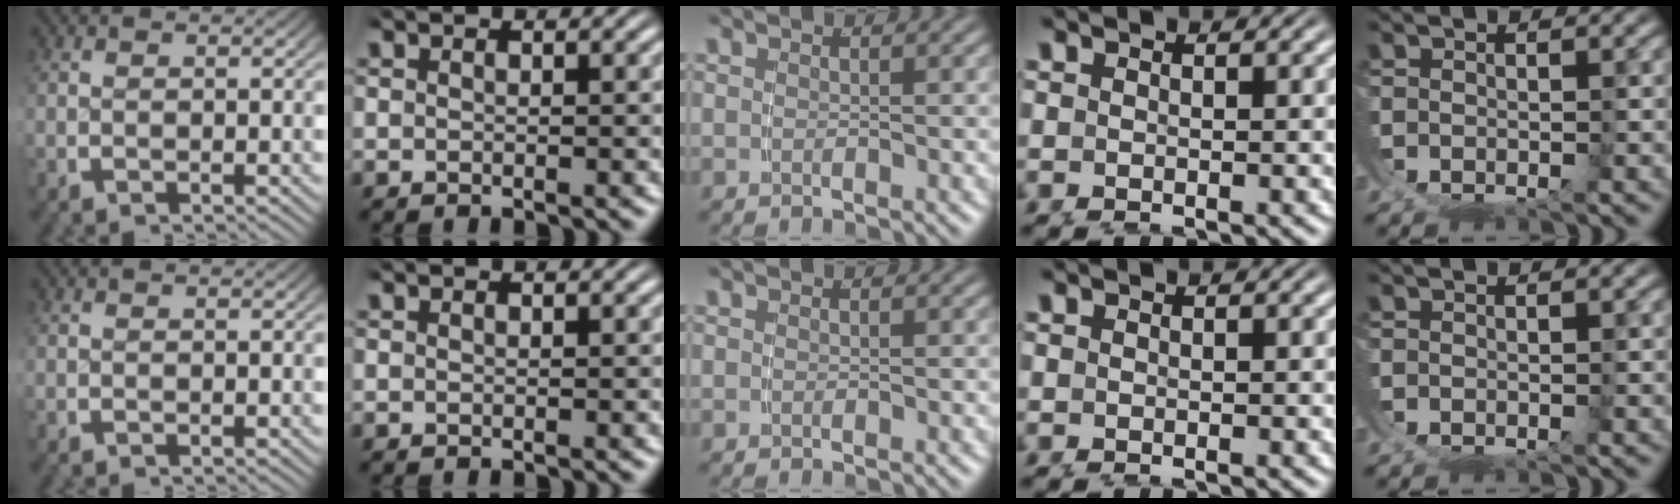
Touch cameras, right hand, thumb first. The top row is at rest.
{}